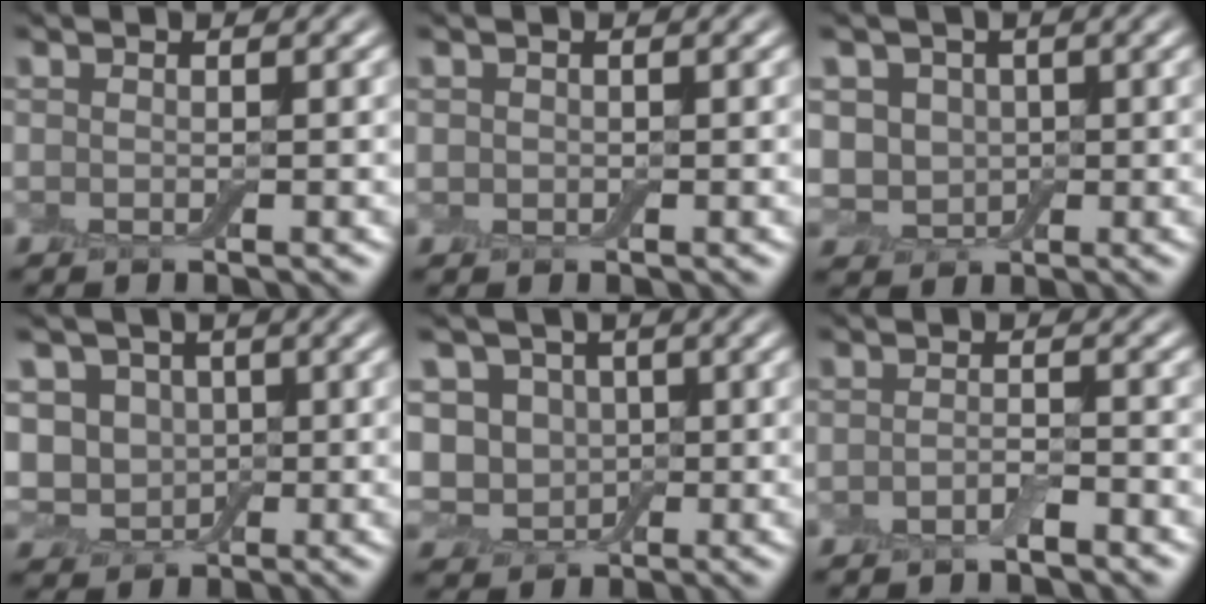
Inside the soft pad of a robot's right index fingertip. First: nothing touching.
{"total": 0.6, "force": [0.1, 0.6, -0.1], "torque": [0.006, -0.001, -0.001]}
{"total": 3.7, "force": [0.7, 3.4, 1.3], "torque": [-0.013, 0.011, -0.006]}
{"total": 5.8, "force": [1.2, 5.0, 2.6], "torque": [-0.031, 0.022, -0.014]}
{"total": 6.5, "force": [1.4, 5.6, 3.0], "torque": [-0.040, 0.024, -0.013]}
{"total": 1.4, "force": [-1.0, 0.3, 0.9], "torque": [-0.021, 0.003, -0.022]}